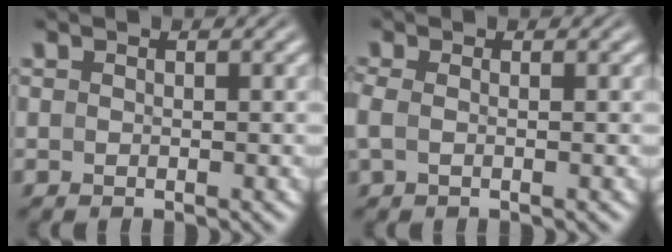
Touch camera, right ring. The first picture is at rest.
{"total": 1.3, "force": [-0.4, 0.6, 1.1], "torque": [-0.041, -0.012, 0.000]}